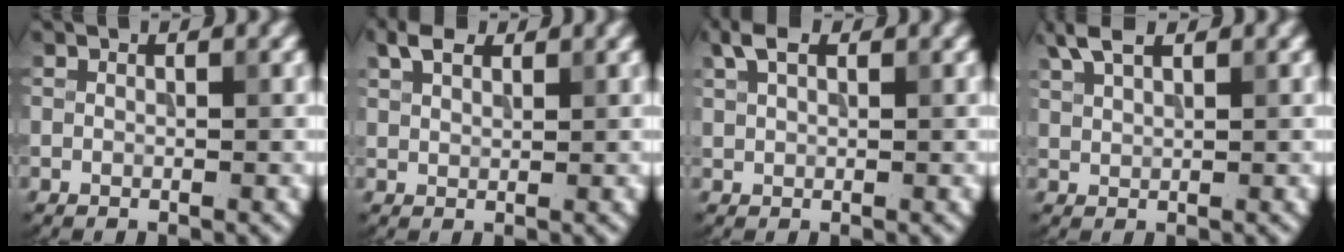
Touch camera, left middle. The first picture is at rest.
{"total": 2.6, "force": [1.7, 1.4, 1.4], "torque": [-0.033, 0.009, 0.034]}
{"total": 2.7, "force": [1.5, 1.5, 1.6], "torque": [-0.036, 0.009, 0.030]}
{"total": 3.1, "force": [2.2, 1.1, 1.9], "torque": [-0.043, 0.010, 0.045]}